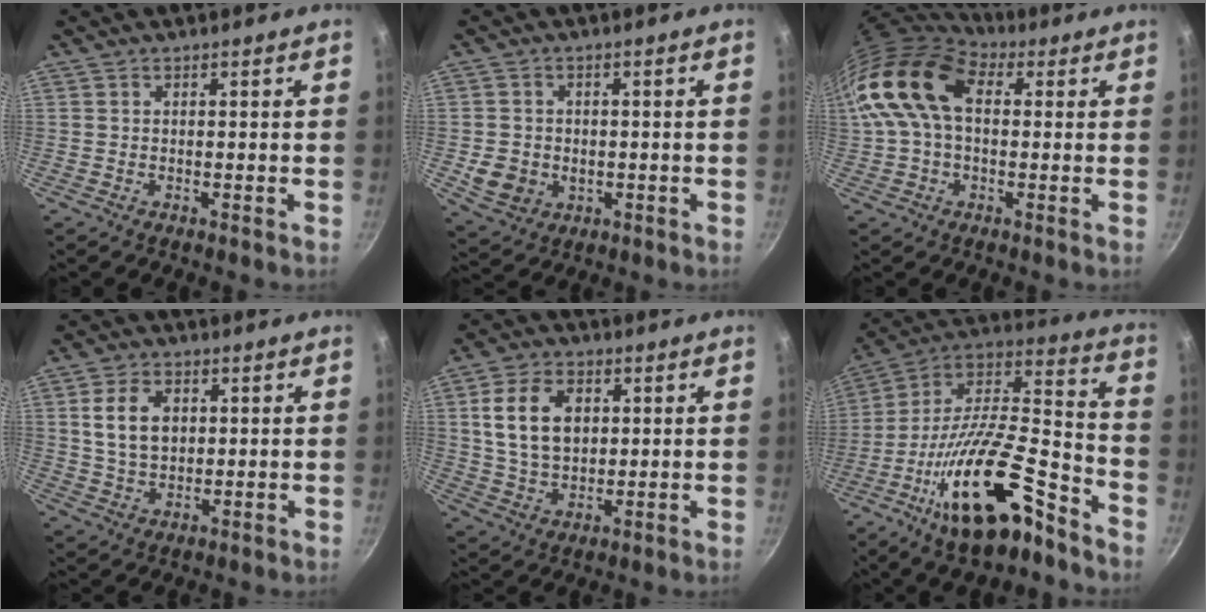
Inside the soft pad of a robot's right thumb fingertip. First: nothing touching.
{"total": 7.2, "force": [-1.1, 6.2, 3.5], "torque": [-0.056, 0.006, -0.008]}
{"total": 15.9, "force": [2.8, 10.3, 11.8], "torque": [-0.213, 0.023, 0.035]}
{"total": 8.5, "force": [2.0, 5.9, 5.8], "torque": [-0.093, -0.003, 0.037]}
{"total": 12.1, "force": [2.7, 8.4, 8.4], "torque": [-0.135, -0.004, 0.052]}
{"total": 25.3, "force": [-13.8, 9.1, 19.2], "torque": [-0.294, 0.077, -0.242]}